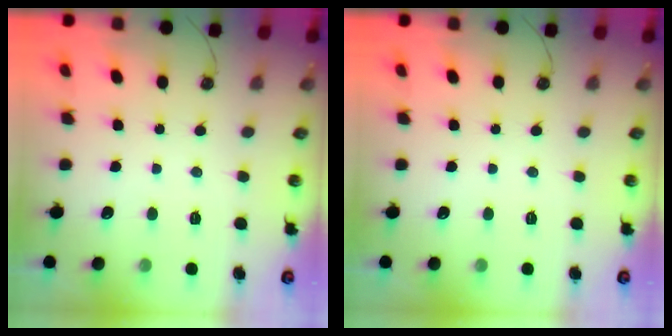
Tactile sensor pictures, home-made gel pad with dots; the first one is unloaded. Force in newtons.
{"total": 0.0}